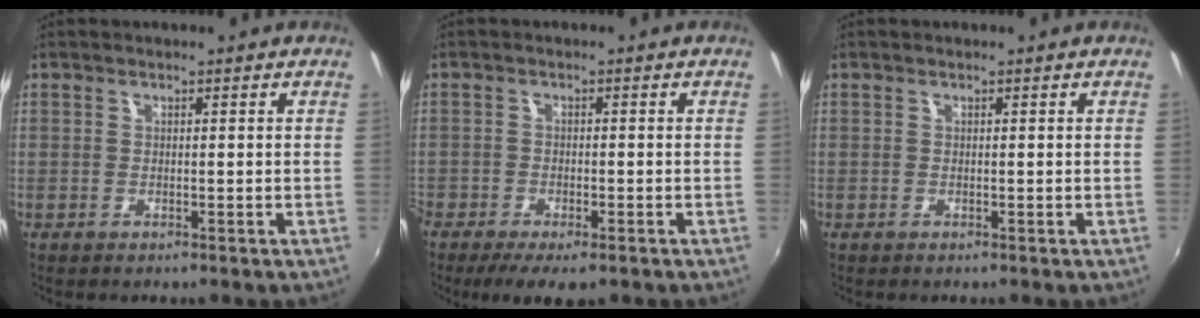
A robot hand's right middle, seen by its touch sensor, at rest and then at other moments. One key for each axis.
{"total": 7.3, "fx": -5.2, "fy": 2.7, "fz": 4.3, "tx": -0.107, "ty": -0.029, "tz": -0.090}
{"total": 0.0}